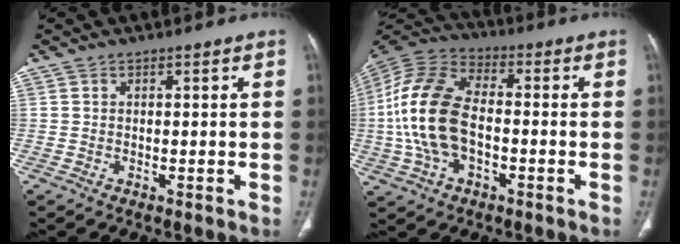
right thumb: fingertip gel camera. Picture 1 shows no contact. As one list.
[{"total": 18.6, "force": [-1.8, 10.9, 14.9], "torque": [-0.315, 0.024, -0.033]}]